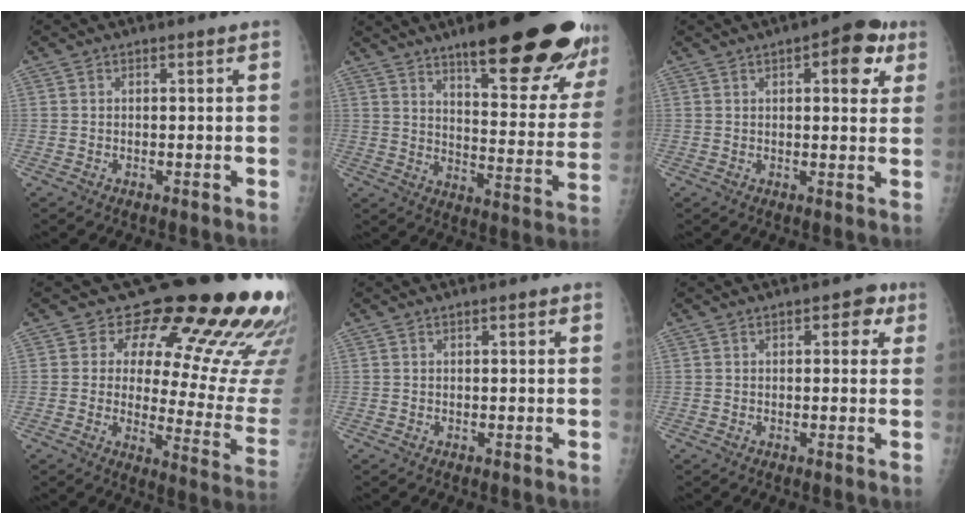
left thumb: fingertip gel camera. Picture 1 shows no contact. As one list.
[{"total": 27.3, "force": [18.1, 6.1, 19.5], "torque": [-0.224, -0.085, 0.253]}, {"total": 8.5, "force": [3.8, 3.5, 6.8], "torque": [-0.059, -0.007, 0.040]}, {"total": 22.0, "force": [16.8, 7.9, 11.8], "torque": [-0.101, -0.123, 0.197]}, {"total": 0.8, "force": [0.4, 0.2, 0.6], "torque": [-0.009, 0.001, 0.006]}, {"total": 3.8, "force": [1.7, 2.1, 2.6], "torque": [-0.009, 0.000, 0.013]}]